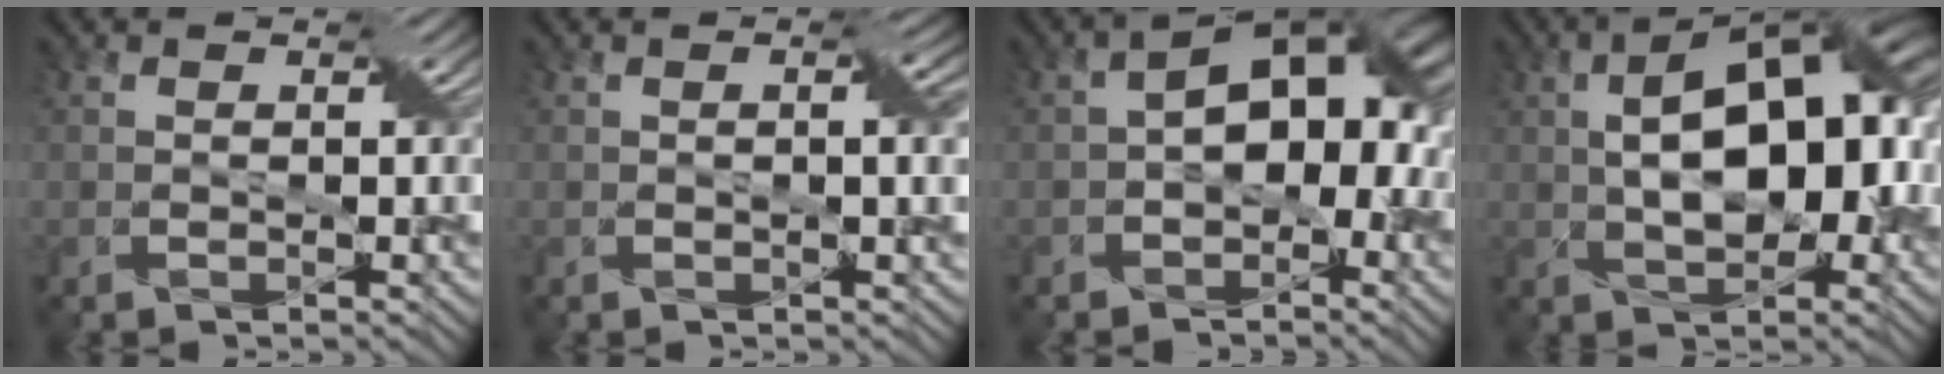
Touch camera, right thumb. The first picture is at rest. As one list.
[{"total": 2.4, "force": [0.3, 0.4, 2.3], "torque": [-0.037, 0.007, 0.003]}, {"total": 11.8, "force": [-0.5, 7.5, 9.1], "torque": [-0.106, 0.014, -0.013]}, {"total": 14.7, "force": [0.9, 7.4, 12.6], "torque": [-0.191, 0.018, 0.012]}]